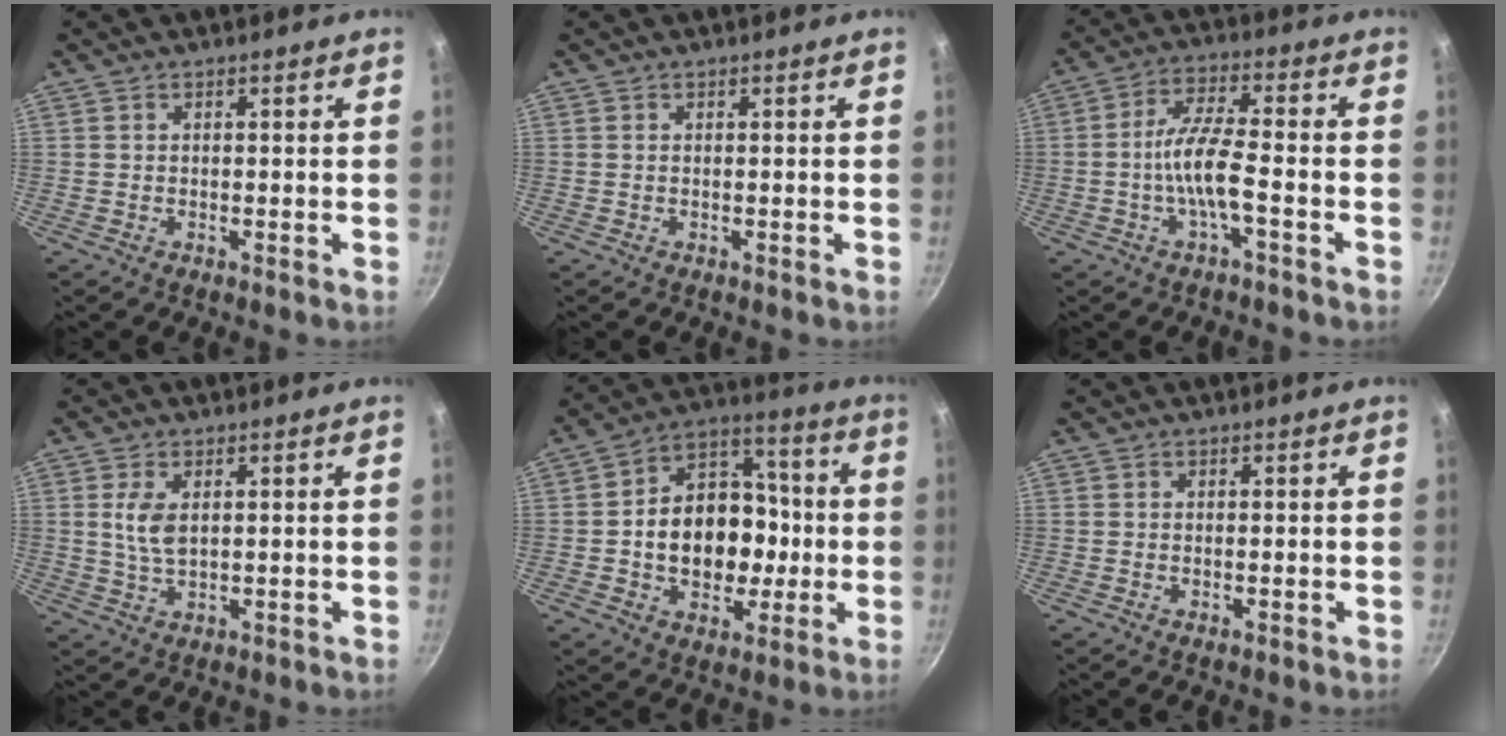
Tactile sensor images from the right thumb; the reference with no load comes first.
{"total": 0.0}
{"total": 8.0, "force": [-2.5, 1.7, 7.4], "torque": [-0.152, 0.029, -0.054]}
{"total": 5.1, "force": [1.1, 2.8, 4.2], "torque": [-0.082, -0.007, 0.025]}
{"total": 18.1, "force": [-1.7, 13.8, 11.6], "torque": [-0.139, 0.038, -0.029]}
{"total": 0.5, "force": [-0.1, 0.2, 0.4], "torque": [-0.007, 0.000, -0.002]}